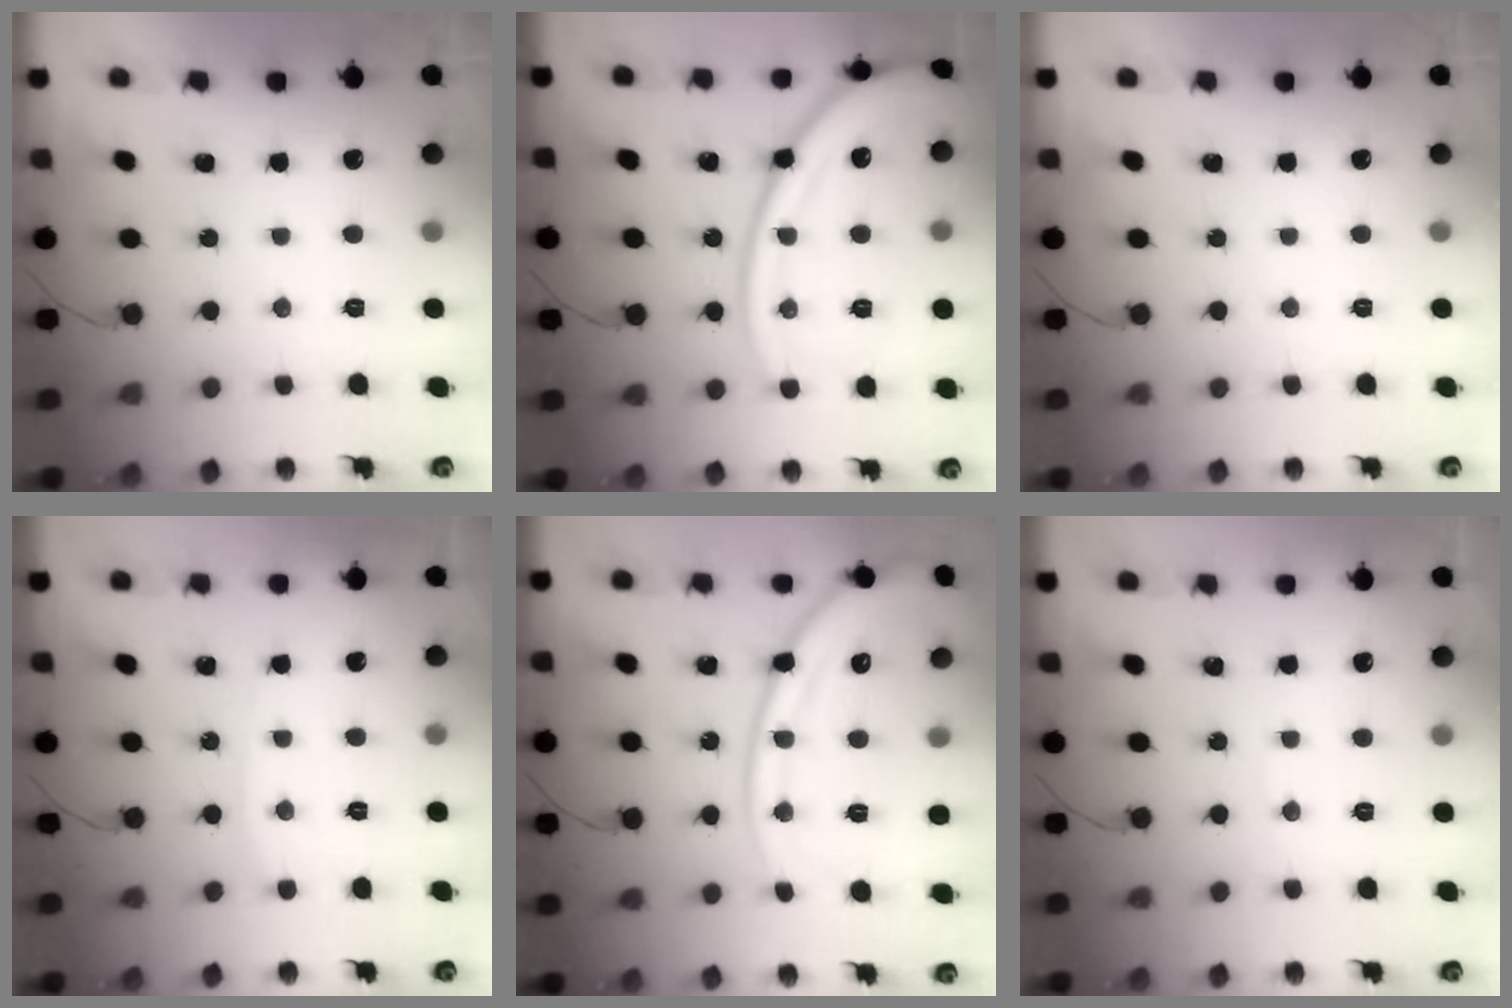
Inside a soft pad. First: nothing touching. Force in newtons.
{"total": 21.4, "press": 21.2, "slide": 2.7}
{"total": 0.0}
{"total": 3.9, "press": 3.9, "slide": 0.5}
{"total": 19.5, "press": 19.5, "slide": 1.3}
{"total": 1.6, "press": 1.6, "slide": 0.2}